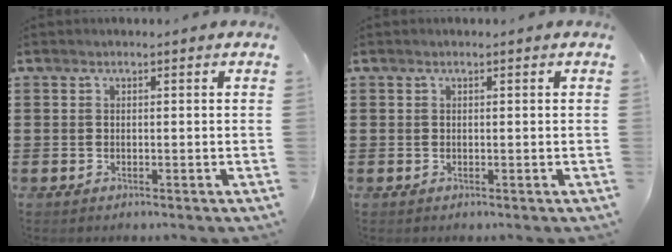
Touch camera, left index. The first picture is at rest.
{"total": 0.0}